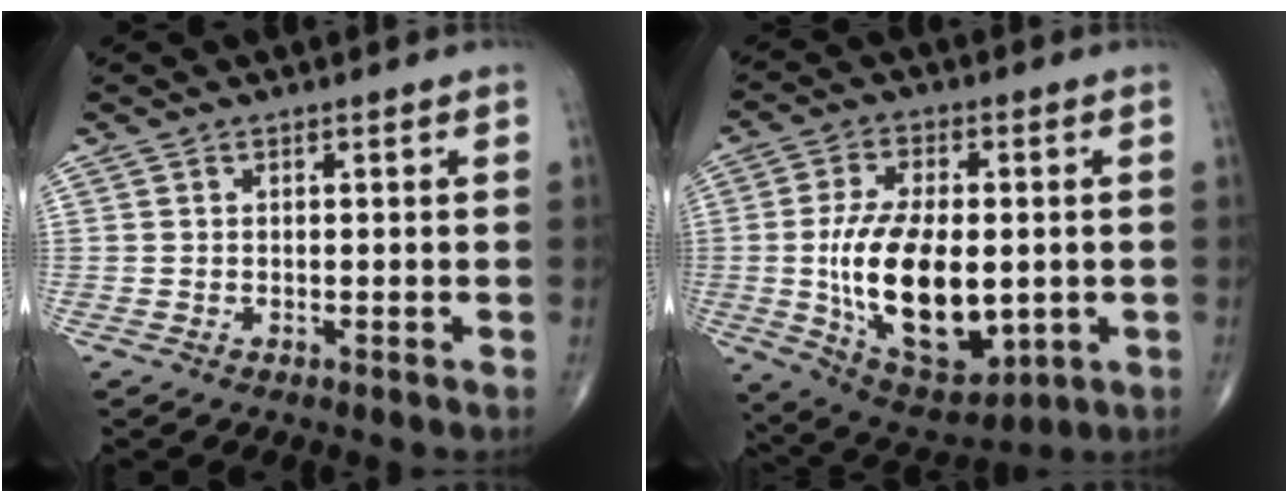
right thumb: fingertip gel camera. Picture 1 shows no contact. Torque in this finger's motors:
{"motor_torque": [2.15, 2.86, 2.25, -0.20, 0.25]}